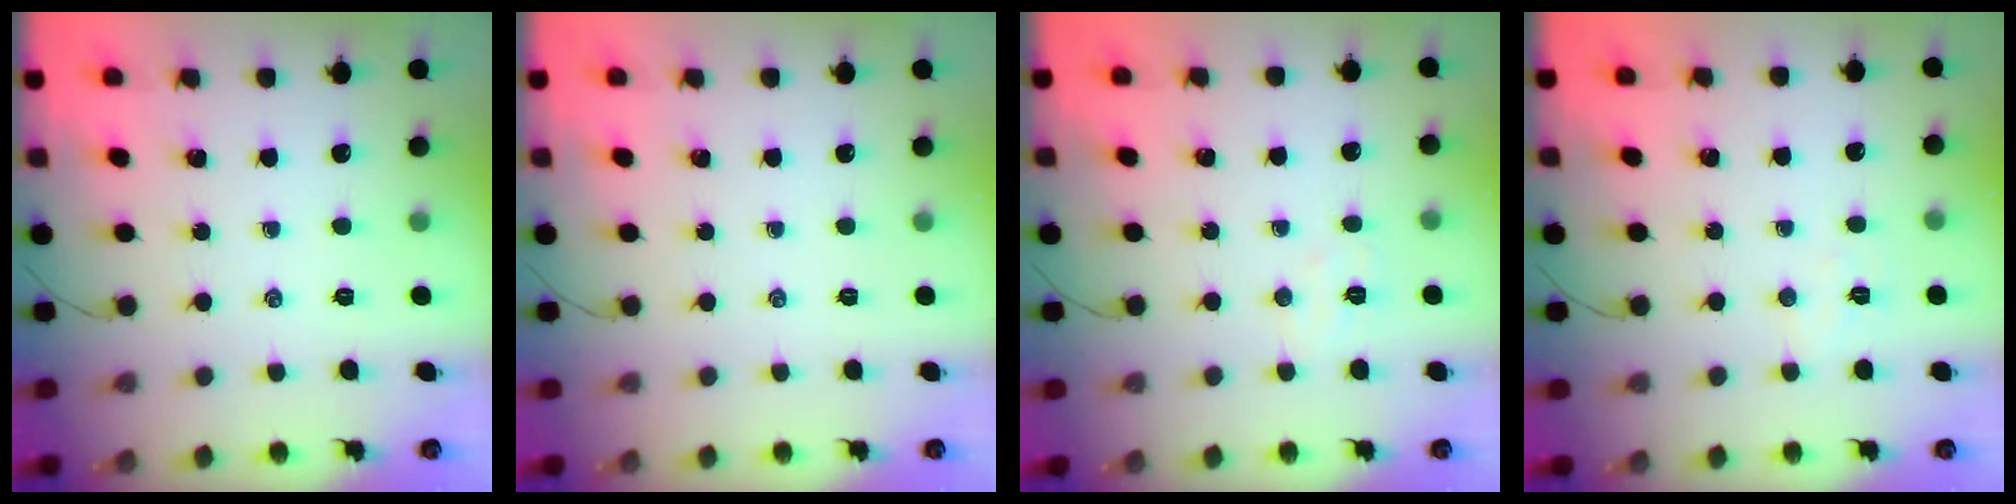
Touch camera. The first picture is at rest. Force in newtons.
{"total": 0.0}
{"total": 4.4, "press": 4.3, "slide": 0.8}
{"total": 4.4, "press": 4.3, "slide": 0.8}